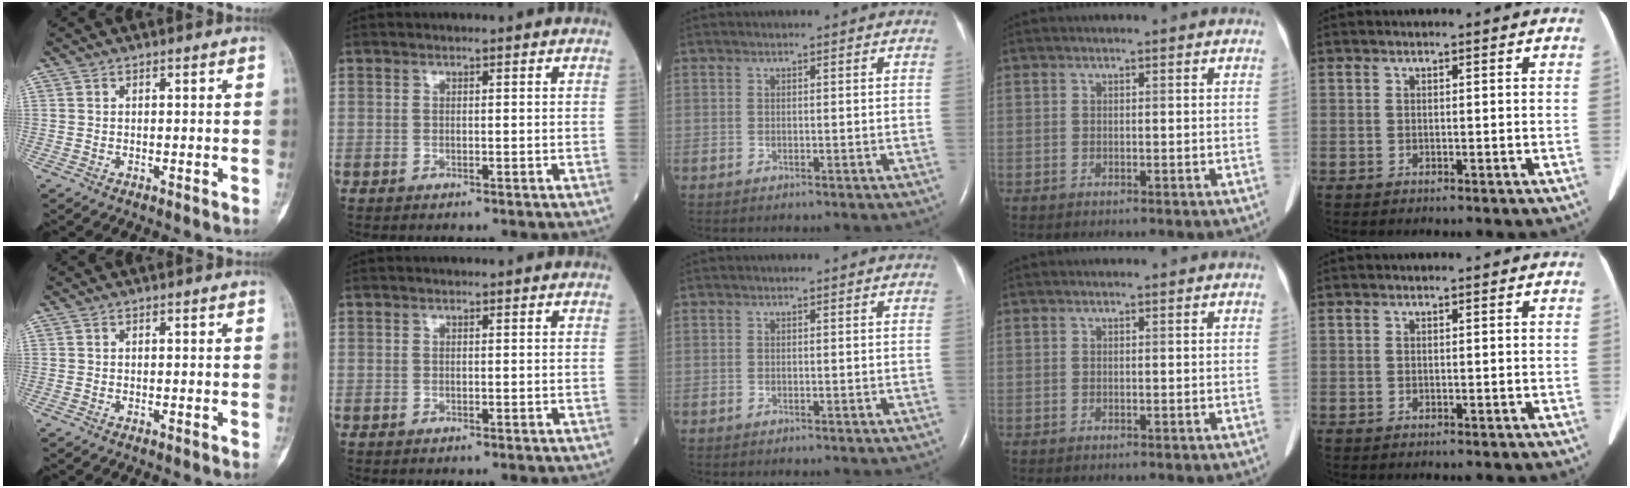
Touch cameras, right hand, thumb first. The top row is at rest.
{}